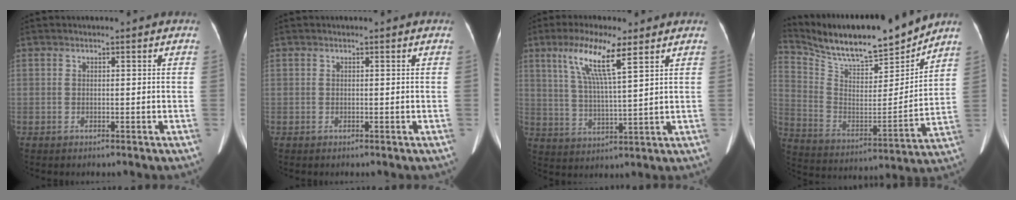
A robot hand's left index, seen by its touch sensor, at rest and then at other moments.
{"total": 0.0}
{"total": 9.5, "force": [5.1, 0.7, 8.0], "torque": [-0.160, 0.005, 0.099]}
{"total": 19.5, "force": [17.5, 2.7, 8.0], "torque": [-0.159, -0.012, 0.296]}